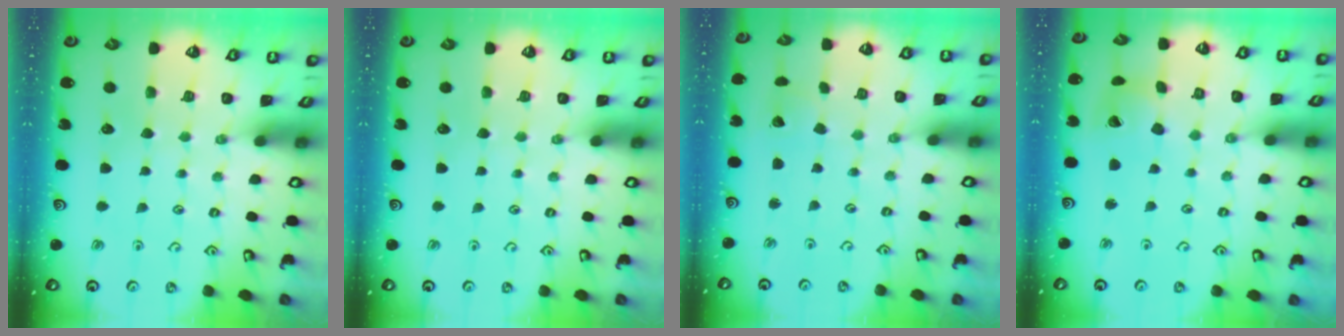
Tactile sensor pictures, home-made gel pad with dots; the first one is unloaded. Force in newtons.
{"total": 0.0}
{"total": 3.4, "press": 3.4, "slide": 0.5}
{"total": 9.7, "press": 9.6, "slide": 1.3}